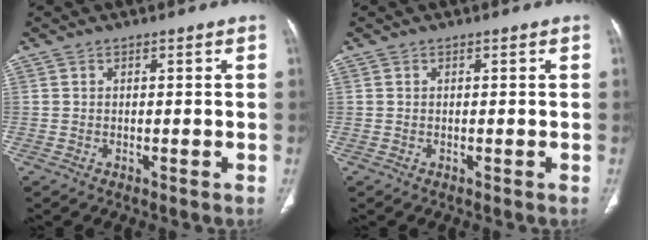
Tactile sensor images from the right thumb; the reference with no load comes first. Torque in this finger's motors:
{"motor_torque": [0.00, 0.00, 0.01, -0.01, 0.02]}